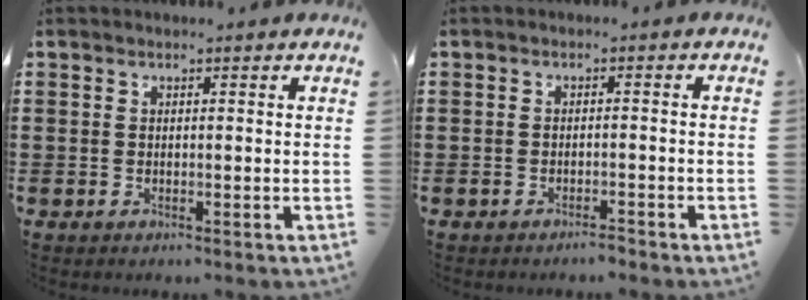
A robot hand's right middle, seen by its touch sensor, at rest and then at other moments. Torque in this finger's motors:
{"motor_torque": [0.01, -0.01, 0.00, 0.00]}